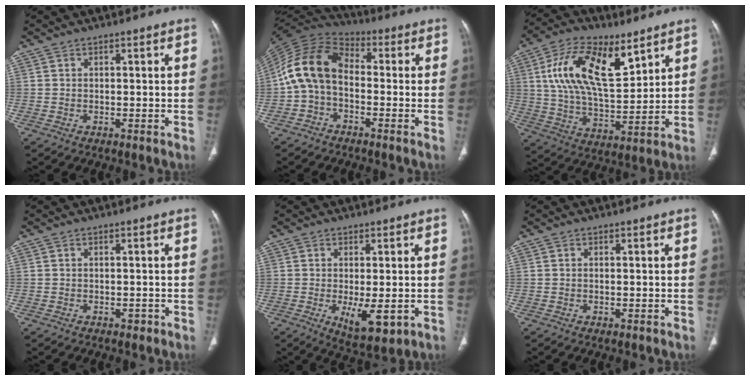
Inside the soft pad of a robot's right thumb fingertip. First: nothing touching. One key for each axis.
{"total": 12.0, "fx": -1.2, "fy": 8.0, "fz": 8.9, "tx": -0.168, "ty": 0.038, "tz": -0.039}
{"total": 18.8, "fx": 8.2, "fy": 8.7, "fz": 14.5, "tx": -0.244, "ty": -0.029, "tz": 0.152}
{"total": 0.6, "fx": -0.4, "fy": 0.4, "fz": 0.3, "tx": -0.002, "ty": 0.000, "tz": -0.003}
{"total": 7.1, "fx": -1.5, "fy": 2.7, "fz": 6.4, "tx": -0.099, "ty": -0.020, "tz": -0.011}
{"total": 0.0}